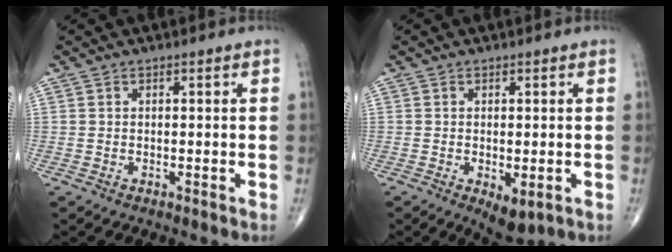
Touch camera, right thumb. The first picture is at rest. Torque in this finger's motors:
{"motor_torque": [-0.16, 0.06, 0.08, 0.10, 0.00]}